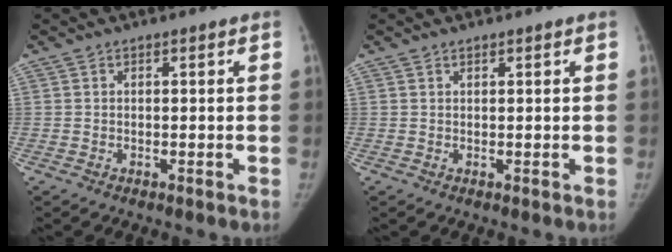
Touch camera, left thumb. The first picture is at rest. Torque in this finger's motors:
{"motor_torque": [-0.17, -0.04, -0.33, 0.36, -0.02]}